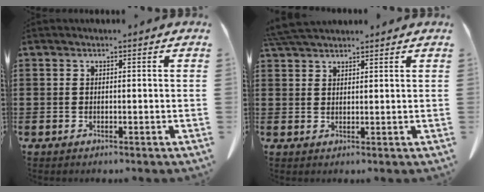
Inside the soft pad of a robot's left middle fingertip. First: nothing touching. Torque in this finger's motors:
{"motor_torque": [0.68, 0.31, 0.57, 0.16]}